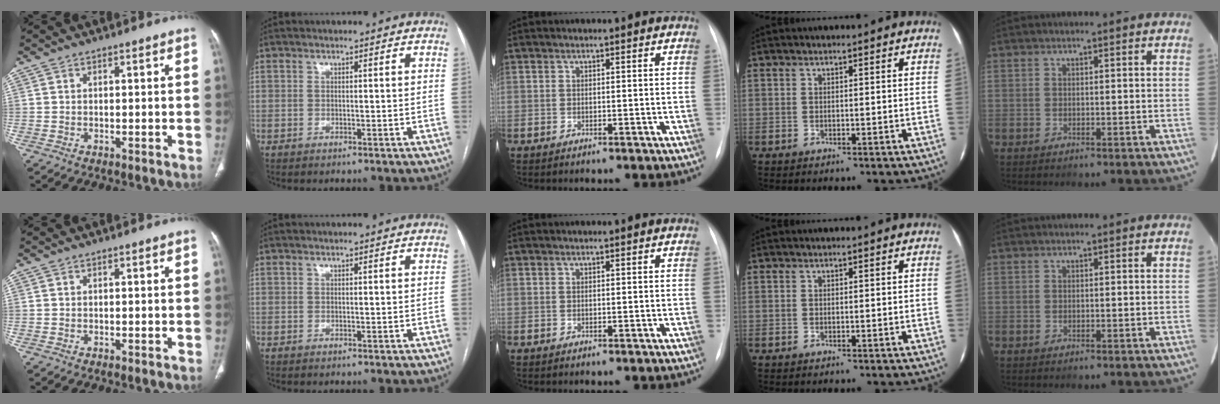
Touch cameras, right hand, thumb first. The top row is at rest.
{}